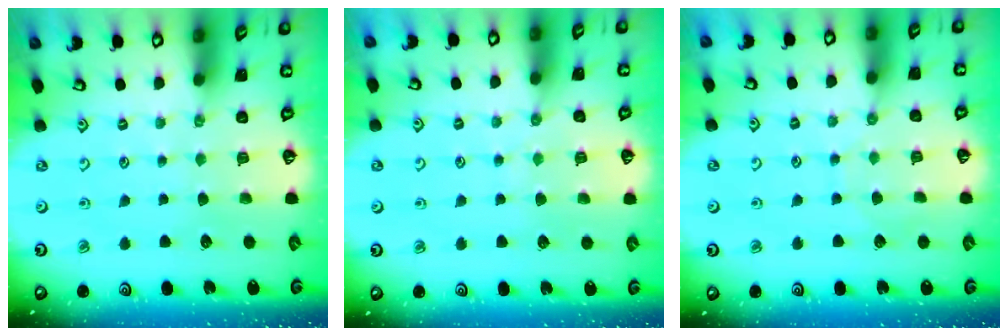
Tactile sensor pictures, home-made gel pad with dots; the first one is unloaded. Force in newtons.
{"total": 5.7, "press": 5.7, "slide": 0.6}
{"total": 6.0, "press": 6.0, "slide": 0.5}